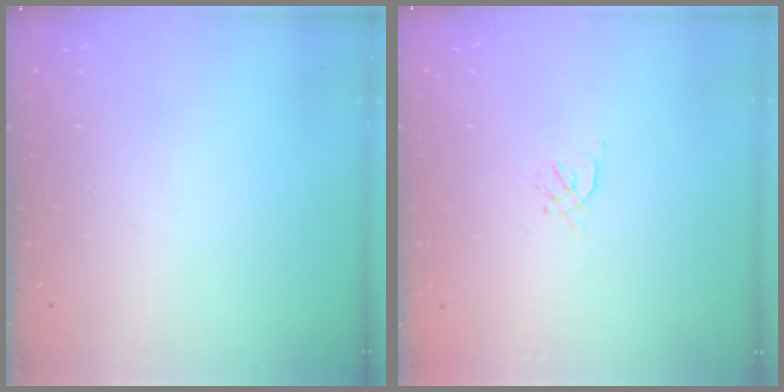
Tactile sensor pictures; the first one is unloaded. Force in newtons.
{"total": 1.2, "press": 1.2, "slide": 0.4}